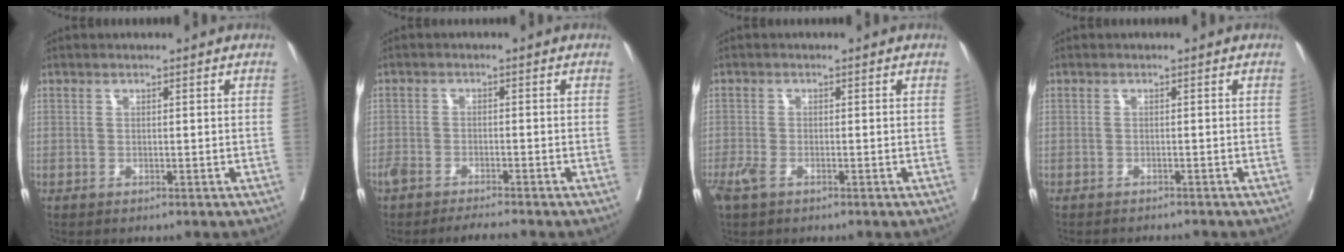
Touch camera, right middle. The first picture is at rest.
{"total": 4.5, "force": [-4.1, 0.5, 1.8], "torque": [-0.032, -0.006, -0.069]}
{"total": 2.6, "force": [-1.5, 1.1, 1.8], "torque": [-0.046, -0.005, -0.027]}
{"total": 3.4, "force": [-3.2, 0.5, 0.7], "torque": [-0.004, -0.005, -0.044]}